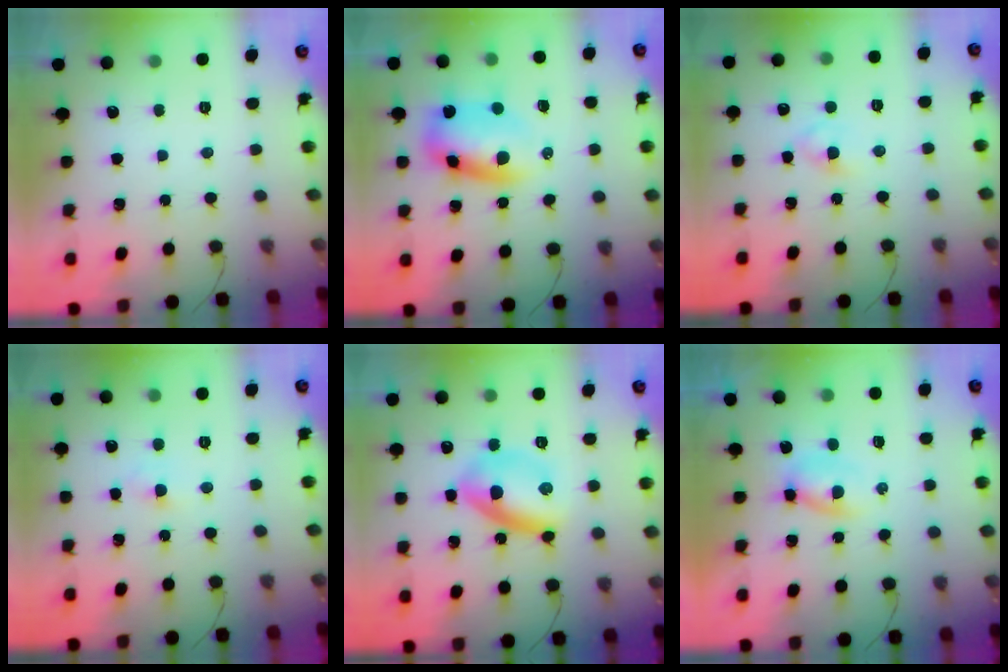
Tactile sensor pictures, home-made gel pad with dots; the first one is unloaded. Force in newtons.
{"total": 9.3, "press": 9.0, "slide": 2.4}
{"total": 2.8, "press": 2.7, "slide": 0.9}
{"total": 3.1, "press": 2.8, "slide": 1.2}
{"total": 10.8, "press": 10.8, "slide": 0.3}
{"total": 2.2, "press": 2.0, "slide": 1.0}